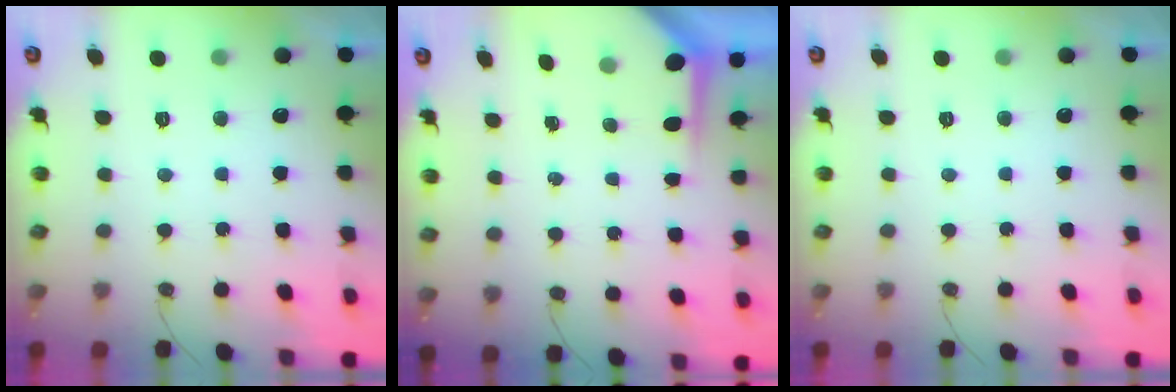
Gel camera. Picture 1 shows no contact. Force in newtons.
{"total": 3.8, "press": 3.7, "slide": 0.3}
{"total": 0.0}